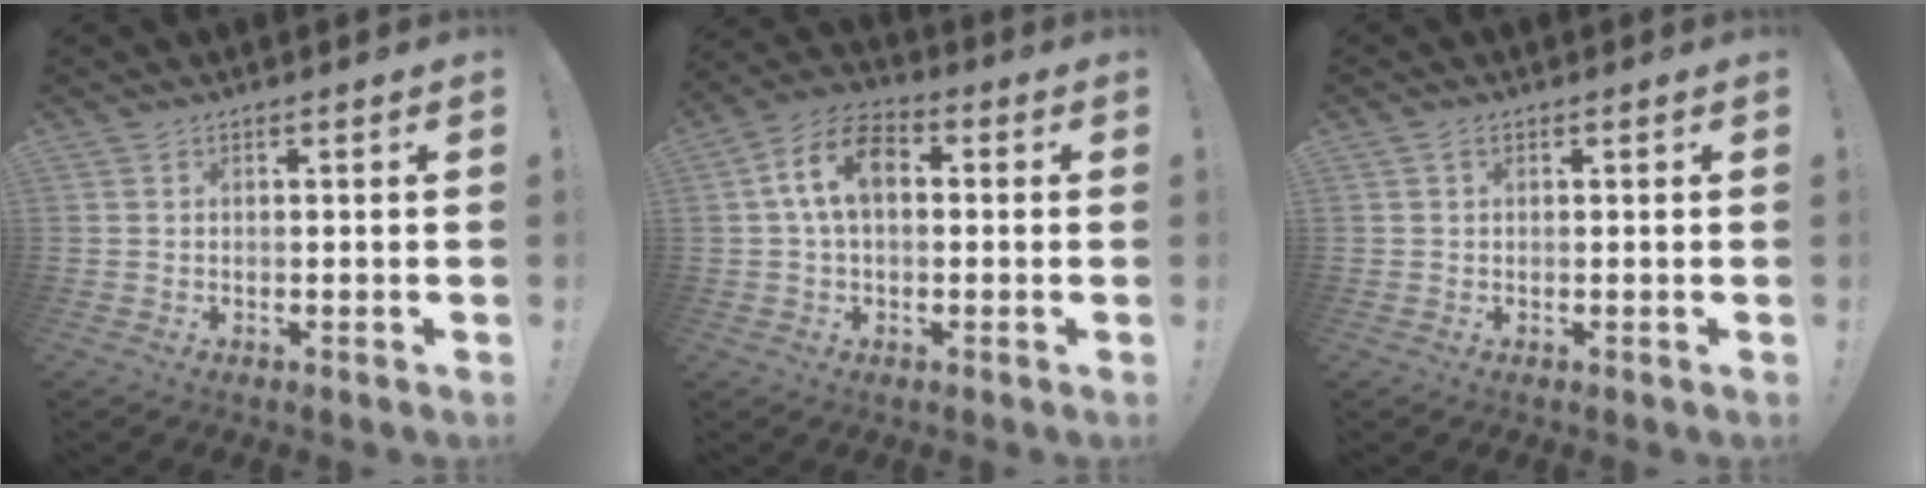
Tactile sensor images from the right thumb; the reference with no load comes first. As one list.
[{"total": 11.7, "force": [1.9, 7.5, 8.8], "torque": [-0.153, 0.016, 0.039]}, {"total": 0.9, "force": [0.4, 0.6, 0.5], "torque": [-0.008, 0.002, 0.006]}]